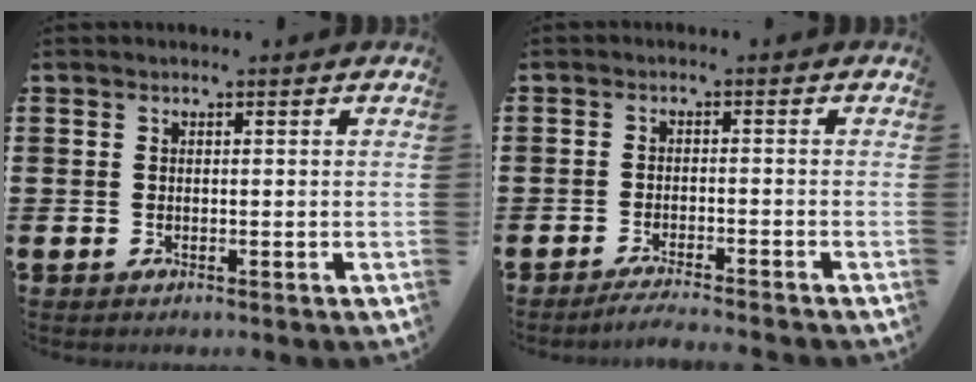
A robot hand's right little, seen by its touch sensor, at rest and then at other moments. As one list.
[{"total": 1.9, "force": [-1.8, -0.2, 0.7], "torque": [-0.011, 0.004, -0.034]}]